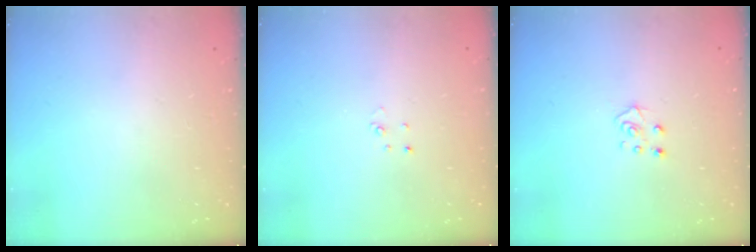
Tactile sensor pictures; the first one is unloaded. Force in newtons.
{"total": 2.0, "press": 2.0, "slide": 0.2}
{"total": 4.8, "press": 4.8, "slide": 0.4}